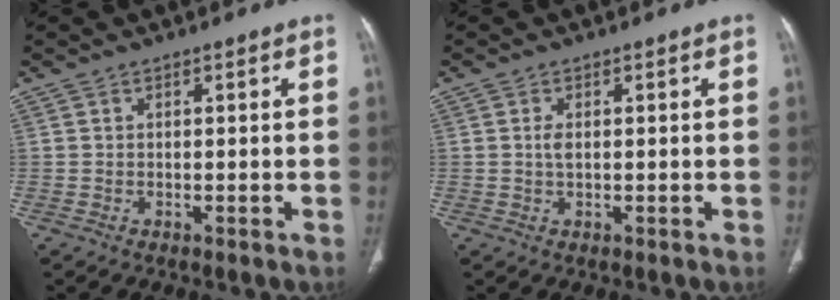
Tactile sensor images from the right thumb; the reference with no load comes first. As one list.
[{"total": 1.5, "force": [0.2, 0.8, 1.3], "torque": [-0.025, 0.001, 0.003]}]